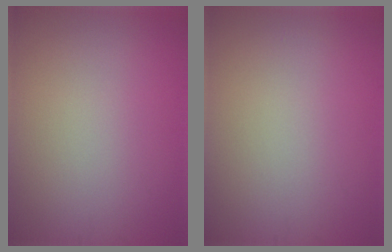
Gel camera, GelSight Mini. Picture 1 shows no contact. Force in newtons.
{"total": 0.0}